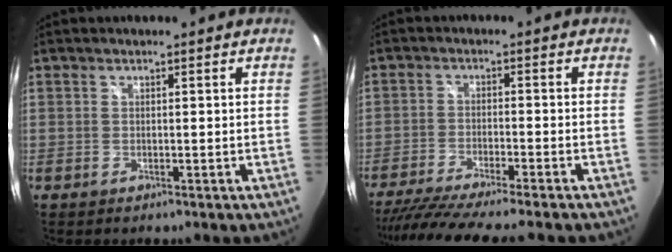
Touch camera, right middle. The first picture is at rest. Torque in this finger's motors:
{"motor_torque": [1.10, -1.04, 0.24, 0.12]}